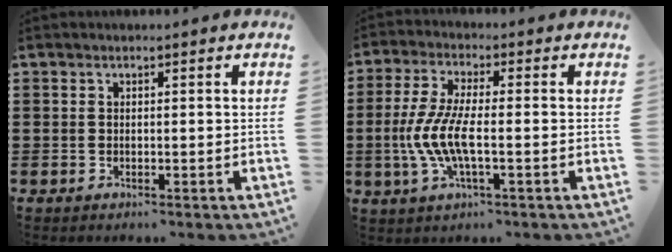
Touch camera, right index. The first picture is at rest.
{"total": 7.5, "force": [-1.9, 2.2, 7.0], "torque": [-0.170, -0.015, -0.046]}